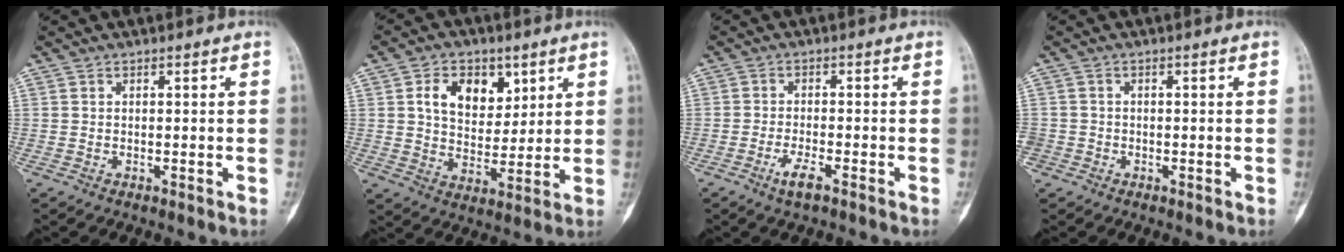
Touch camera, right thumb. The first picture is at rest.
{"total": 10.6, "force": [4.2, 7.3, 6.4], "torque": [-0.066, -0.019, 0.075]}
{"total": 3.4, "force": [-2.0, 0.7, 2.7], "torque": [-0.058, 0.005, -0.040]}
{"total": 2.2, "force": [-1.0, 2.0, 0.3], "torque": [0.000, 0.008, -0.022]}